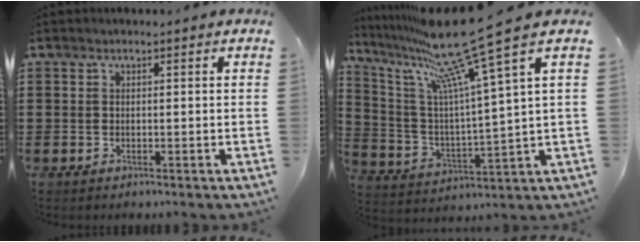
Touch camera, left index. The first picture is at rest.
{"total": 15.4, "force": [11.4, -0.2, 10.3], "torque": [-0.222, -0.061, 0.182]}